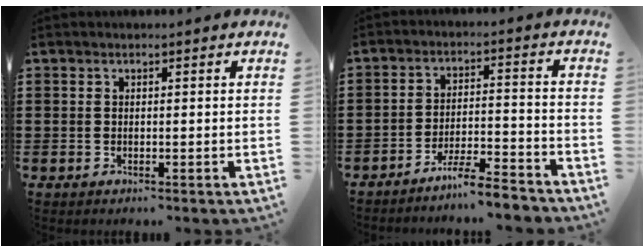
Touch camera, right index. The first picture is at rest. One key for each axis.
{"total": 5.7, "fx": -5.3, "fy": 0.1, "fz": 2.1, "tx": -0.045, "ty": -0.005, "tz": -0.104}